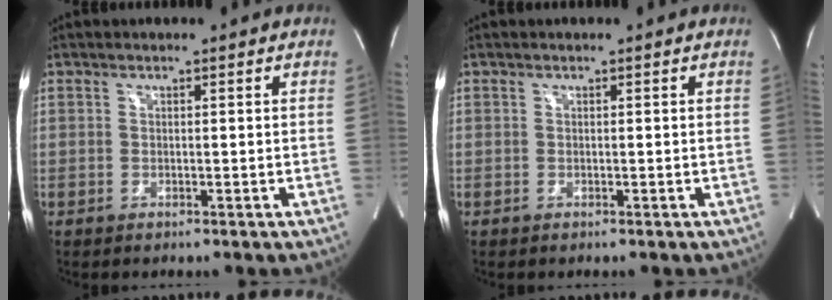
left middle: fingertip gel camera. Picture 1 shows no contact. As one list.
[{"total": 0.0}]